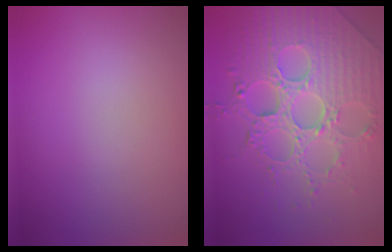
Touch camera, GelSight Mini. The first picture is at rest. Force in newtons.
{"total": 8.2, "press": 5.9, "slide": 5.6}